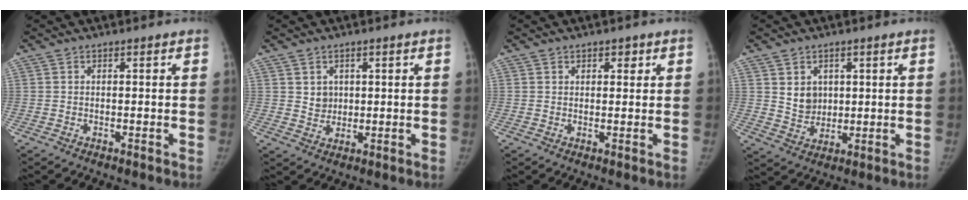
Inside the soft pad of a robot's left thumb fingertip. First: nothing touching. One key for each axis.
{"total": 3.2, "fx": 1.1, "fy": 2.8, "fz": 1.2, "tx": -0.006, "ty": -0.010, "tz": 0.025}
{"total": 1.9, "fx": 1.1, "fy": 1.3, "fz": 0.9, "tx": 0.005, "ty": -0.004, "tz": 0.013}
{"total": 5.6, "fx": 1.7, "fy": 4.6, "fz": 2.7, "tx": -0.023, "ty": -0.017, "tz": 0.041}